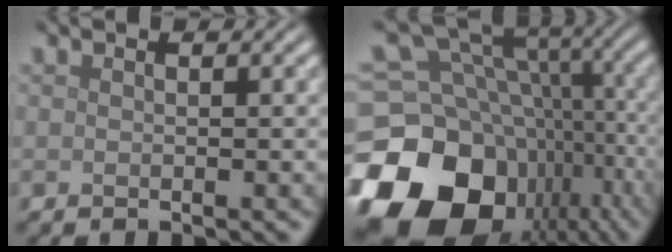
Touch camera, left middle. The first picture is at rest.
{"total": 19.8, "force": [-7.7, 15.3, 9.9], "torque": [-0.216, -0.017, -0.099]}